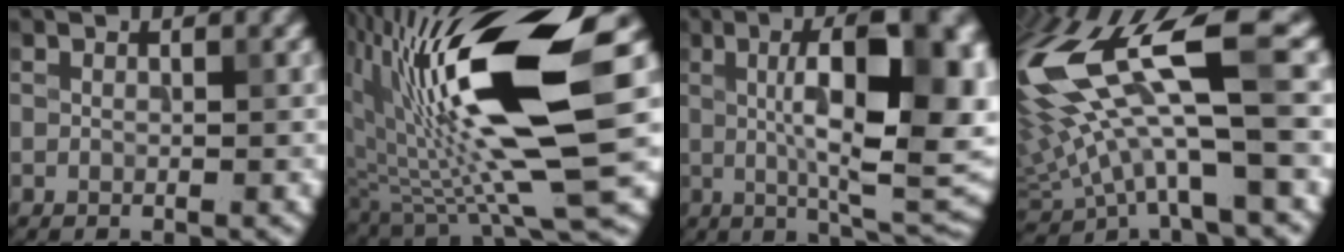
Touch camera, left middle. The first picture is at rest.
{"total": 15.2, "force": [3.6, 4.6, 14.0], "torque": [-0.257, -0.009, 0.065]}
{"total": 14.0, "force": [1.8, 4.6, 13.2], "torque": [-0.176, 0.009, 0.024]}
{"total": 14.2, "force": [2.6, 4.2, 13.3], "torque": [-0.271, 0.005, 0.053]}